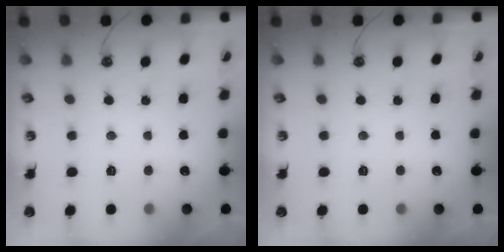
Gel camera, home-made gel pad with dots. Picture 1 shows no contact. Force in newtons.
{"total": 0.0}